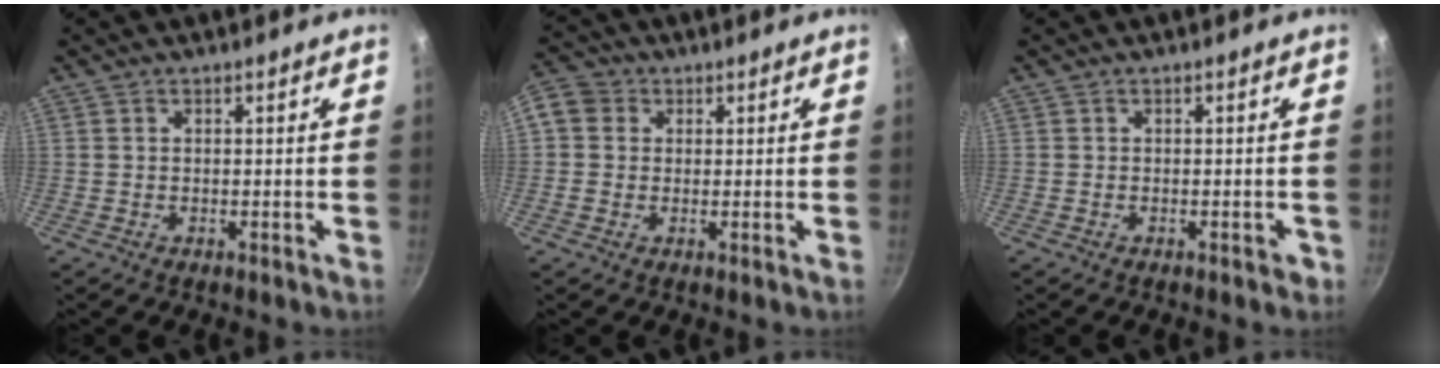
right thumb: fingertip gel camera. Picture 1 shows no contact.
{"total": 7.7, "force": [1.3, 6.9, 3.3], "torque": [-0.053, 0.016, 0.010]}
{"total": 1.4, "force": [-0.7, 0.8, 1.0], "torque": [-0.008, 0.008, -0.007]}